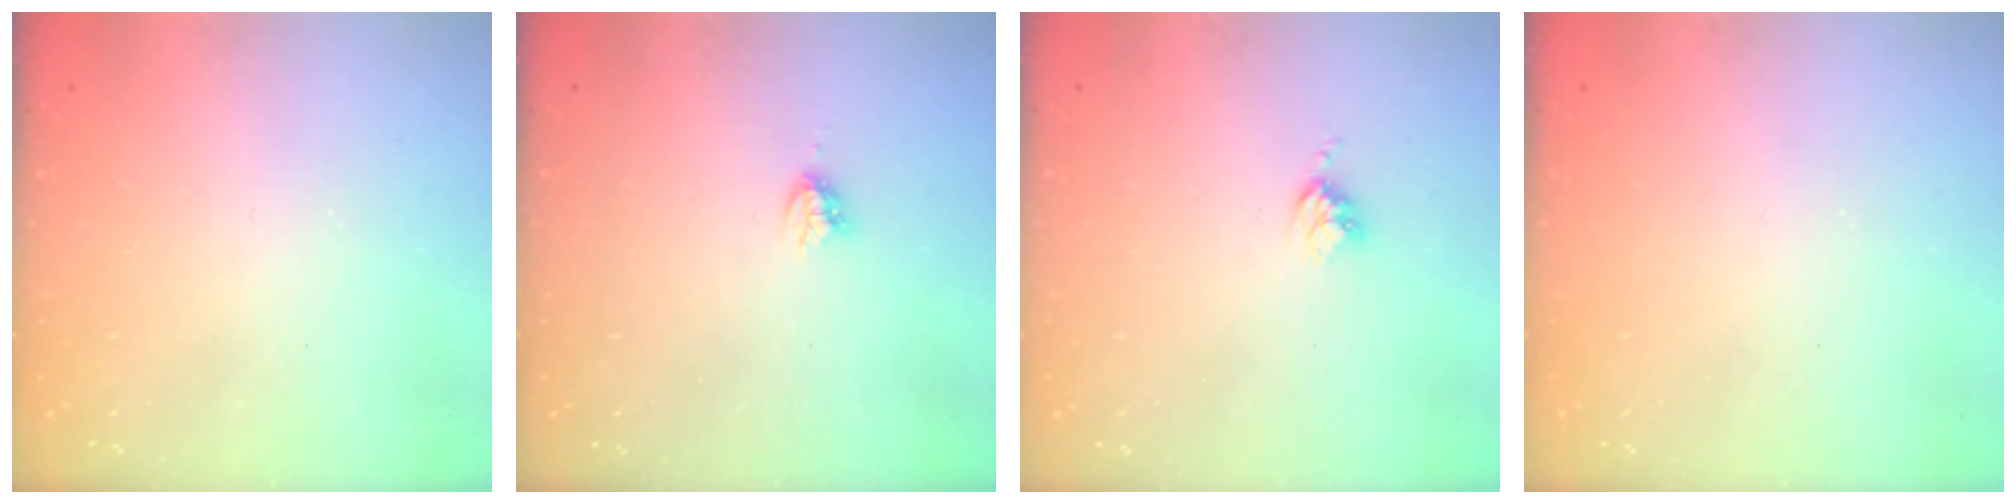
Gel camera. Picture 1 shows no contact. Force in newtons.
{"total": 4.0, "press": 4.0, "slide": 0.4}
{"total": 3.4, "press": 3.4, "slide": 0.4}
{"total": 0.0}